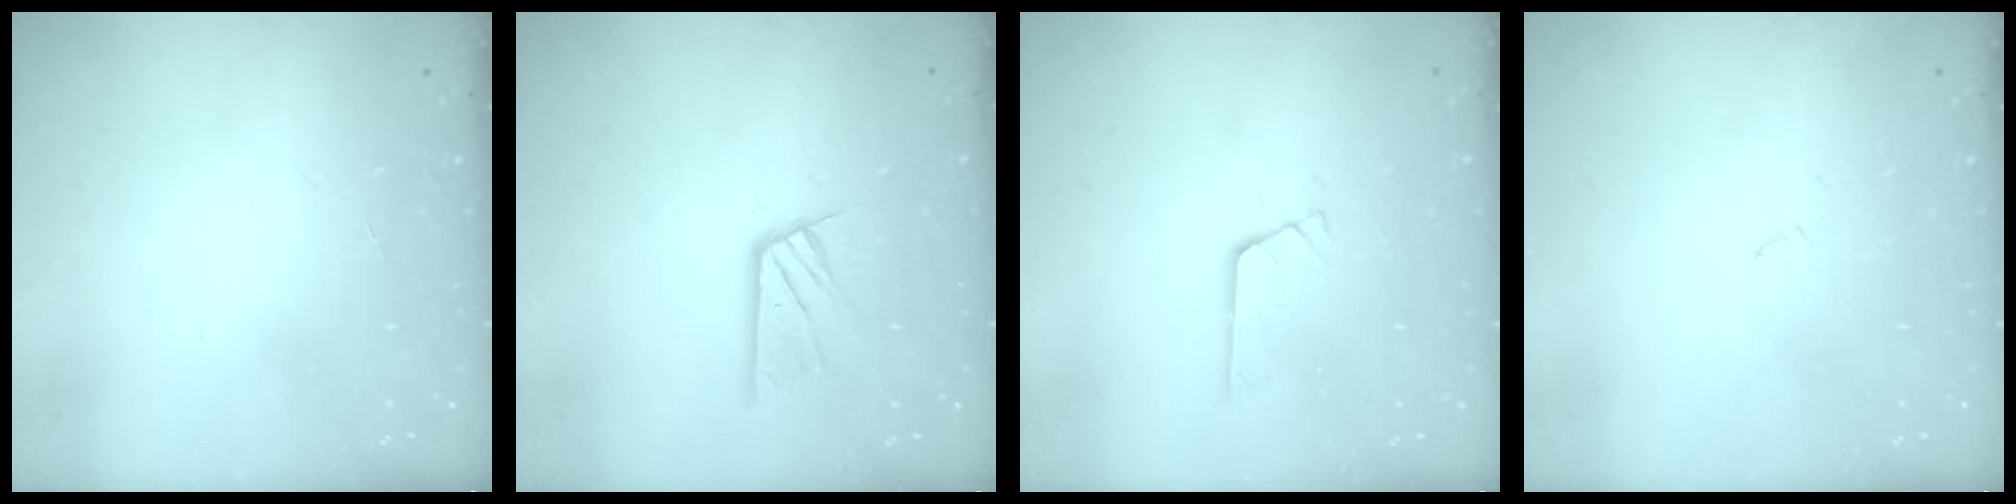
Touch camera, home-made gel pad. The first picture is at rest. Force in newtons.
{"total": 9.0, "press": 9.0, "slide": 0.9}
{"total": 2.9, "press": 2.9, "slide": 0.1}
{"total": 3.5, "press": 3.4, "slide": 0.4}